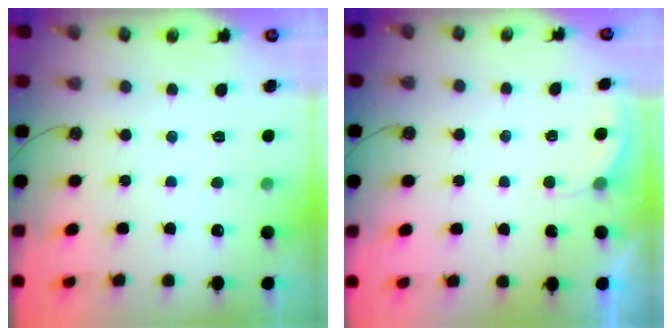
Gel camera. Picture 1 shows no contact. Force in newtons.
{"total": 1.9, "press": 1.9, "slide": 0.2}